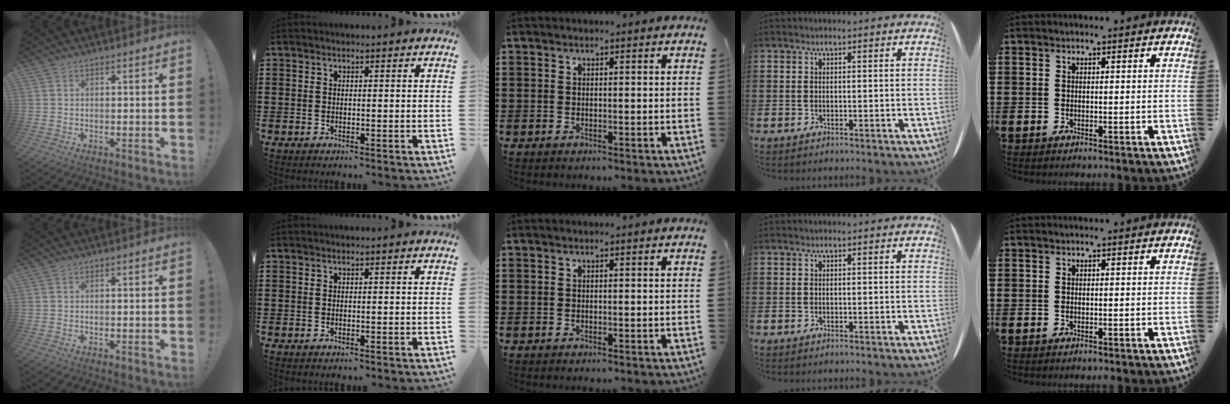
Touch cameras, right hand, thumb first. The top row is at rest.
{}